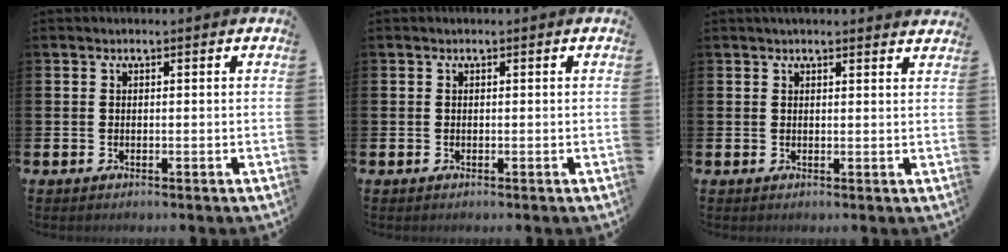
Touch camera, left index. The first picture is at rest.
{"total": 0.0}
{"total": 1.6, "force": [1.6, 0.0, 0.2], "torque": [-0.006, -0.005, 0.028]}